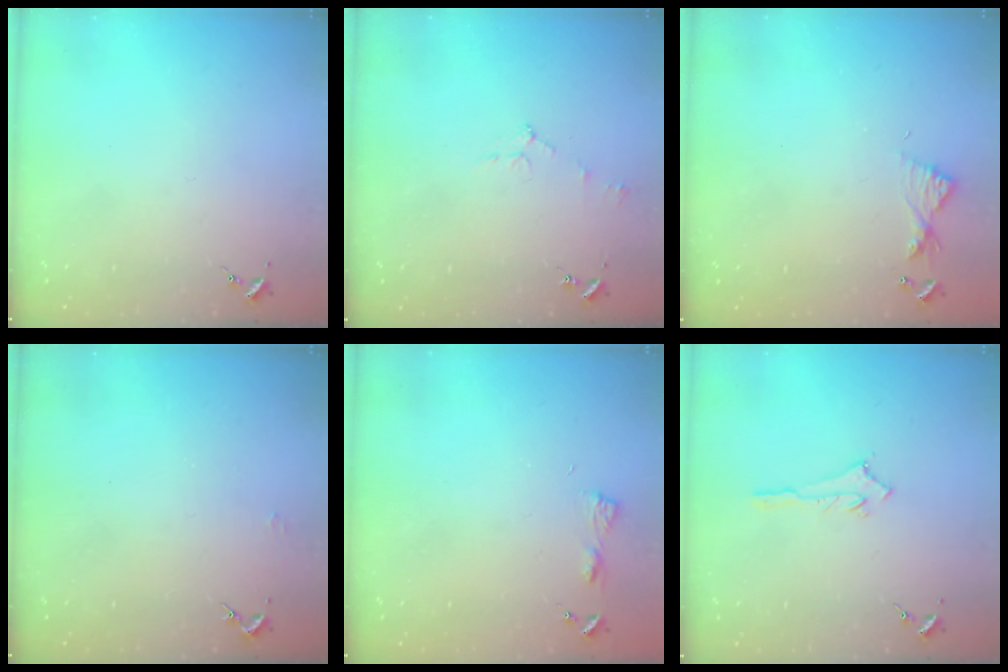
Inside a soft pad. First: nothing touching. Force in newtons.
{"total": 5.3, "press": 5.3, "slide": 0.6}
{"total": 5.7, "press": 5.6, "slide": 0.6}
{"total": 2.1, "press": 2.1, "slide": 0.3}
{"total": 4.2, "press": 4.1, "slide": 0.4}
{"total": 2.7, "press": 2.7, "slide": 0.2}